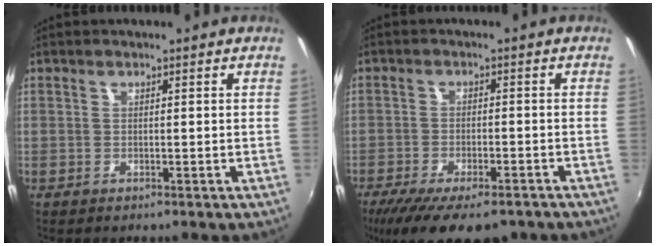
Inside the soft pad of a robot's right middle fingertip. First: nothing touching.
{"total": 14.5, "force": [-10.8, 4.7, 8.5], "torque": [-0.176, -0.049, -0.168]}